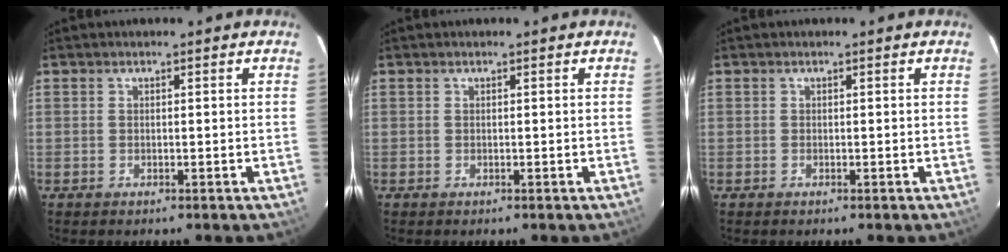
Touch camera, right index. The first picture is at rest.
{"total": 0.0}
{"total": 0.0}